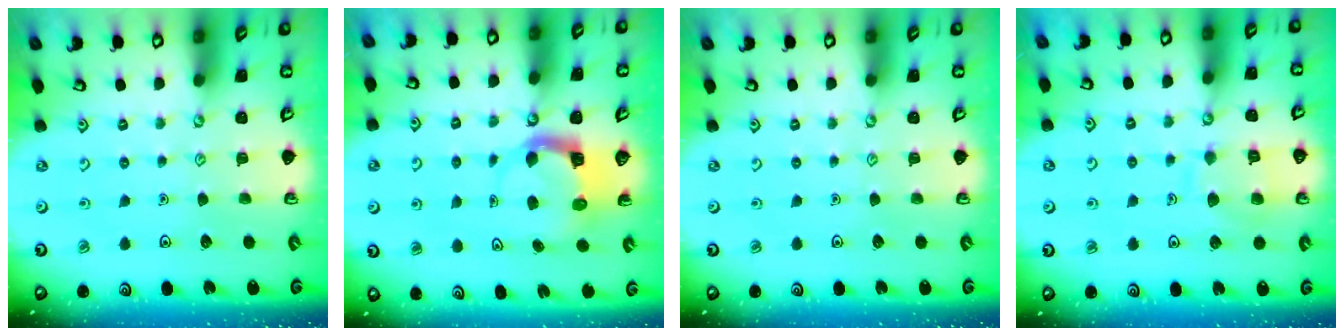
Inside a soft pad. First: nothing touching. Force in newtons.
{"total": 4.0, "press": 3.9, "slide": 0.3}
{"total": 0.0}
{"total": 9.0, "press": 9.0, "slide": 0.8}